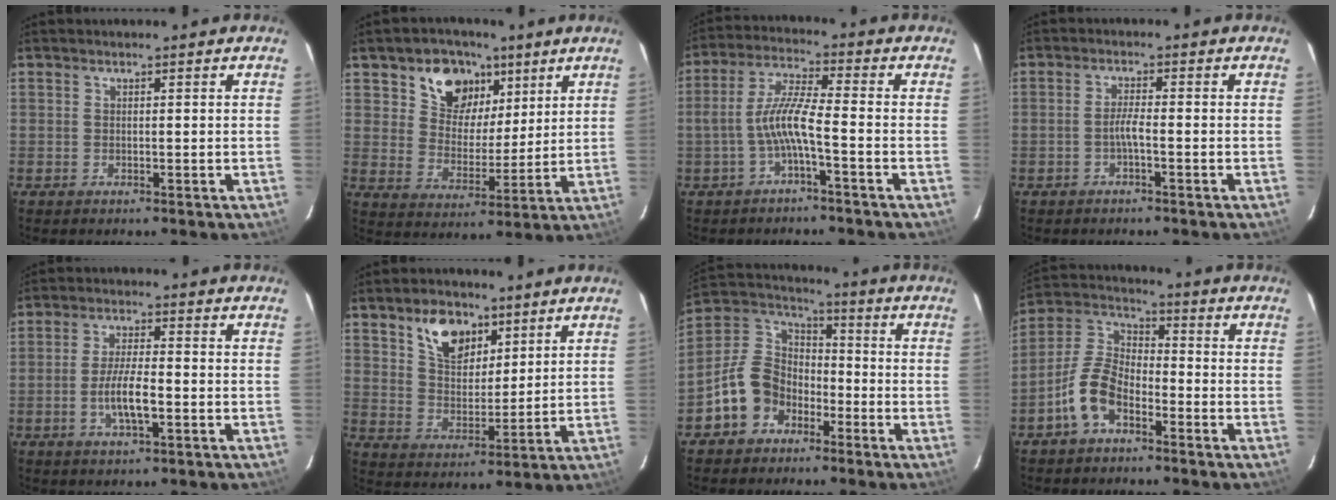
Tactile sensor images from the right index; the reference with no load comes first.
{"total": 11.7, "force": [6.5, 8.4, 4.8], "torque": [-0.088, 0.011, 0.117]}
{"total": 7.1, "force": [-2.6, 0.4, 6.6], "torque": [-0.151, 0.013, -0.047]}
{"total": 2.2, "force": [-1.1, 0.0, 1.9], "torque": [-0.039, 0.003, -0.022]}
{"total": 6.4, "force": [-2.1, 1.5, 5.9], "torque": [-0.116, -0.004, -0.039]}
{"total": 9.6, "force": [5.6, 5.8, 5.2], "torque": [-0.086, 0.013, 0.106]}
{"total": 11.4, "force": [-6.0, 8.6, 4.4], "torque": [-0.099, 0.034, -0.108]}
{"total": 9.2, "force": [-5.2, 4.8, 5.9], "torque": [-0.134, 0.019, -0.105]}